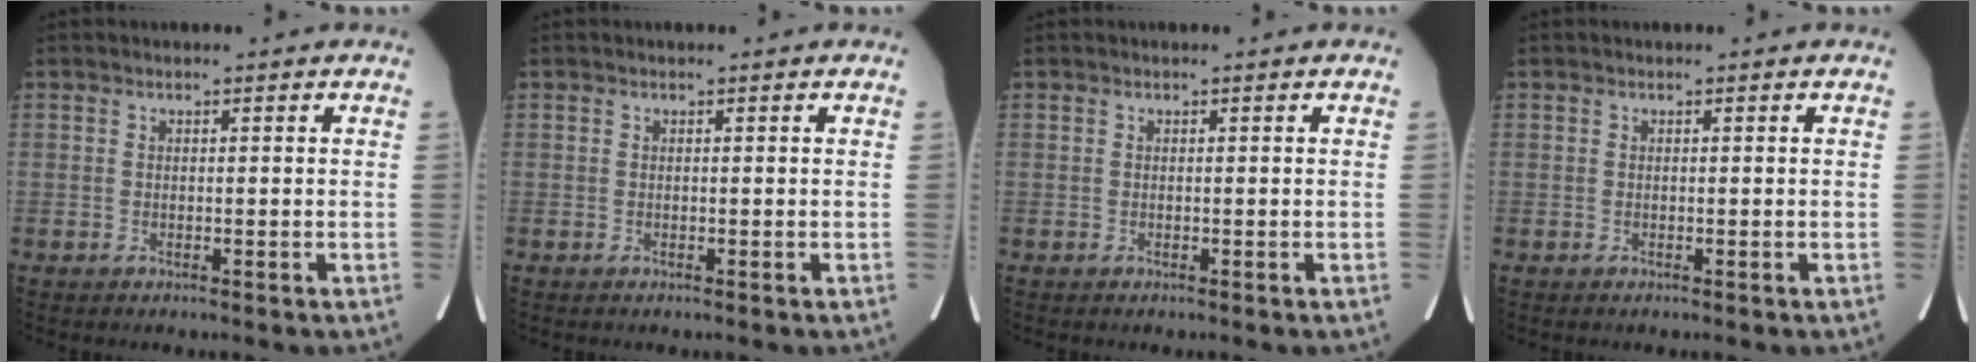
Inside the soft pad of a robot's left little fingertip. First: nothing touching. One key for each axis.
{"total": 0.0}
{"total": 0.0}
{"total": 0.0}